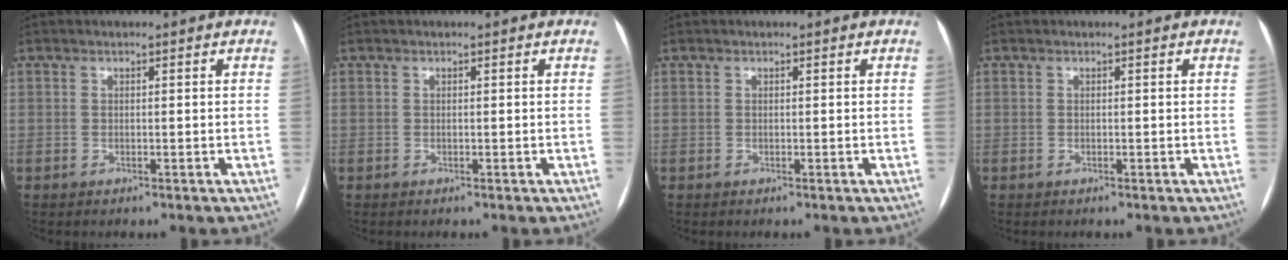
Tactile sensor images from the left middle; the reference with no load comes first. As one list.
[{"total": 0.0}, {"total": 0.0}, {"total": 0.0}]